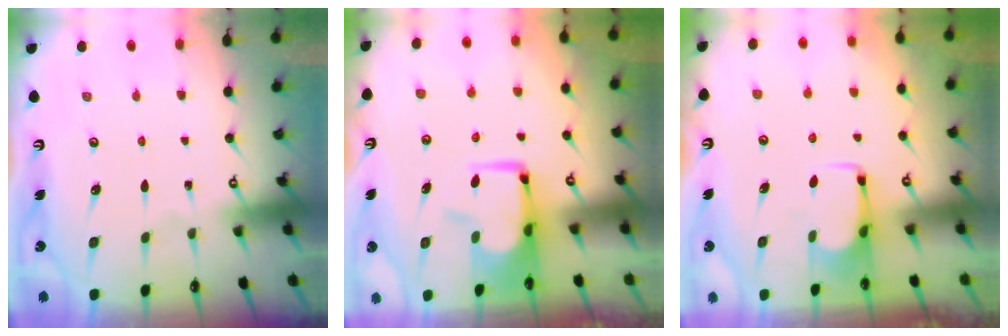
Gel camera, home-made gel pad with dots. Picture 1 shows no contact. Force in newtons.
{"total": 1.0, "press": 0.2, "slide": 1.0}
{"total": 2.8, "press": 2.8, "slide": 0.5}